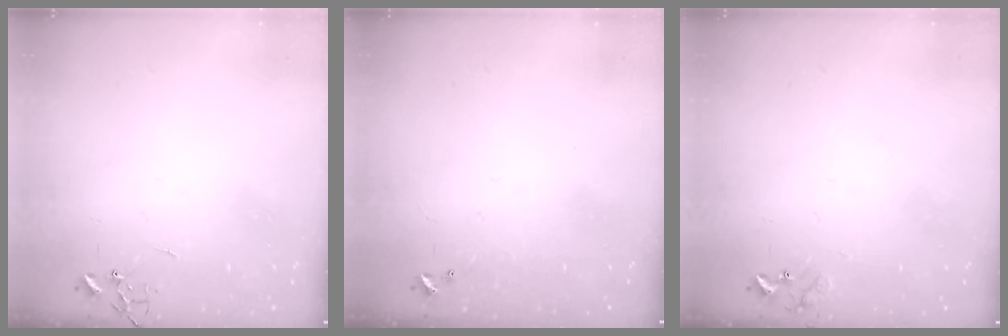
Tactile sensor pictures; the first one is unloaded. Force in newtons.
{"total": 0.0}
{"total": 8.4, "press": 8.4, "slide": 0.5}